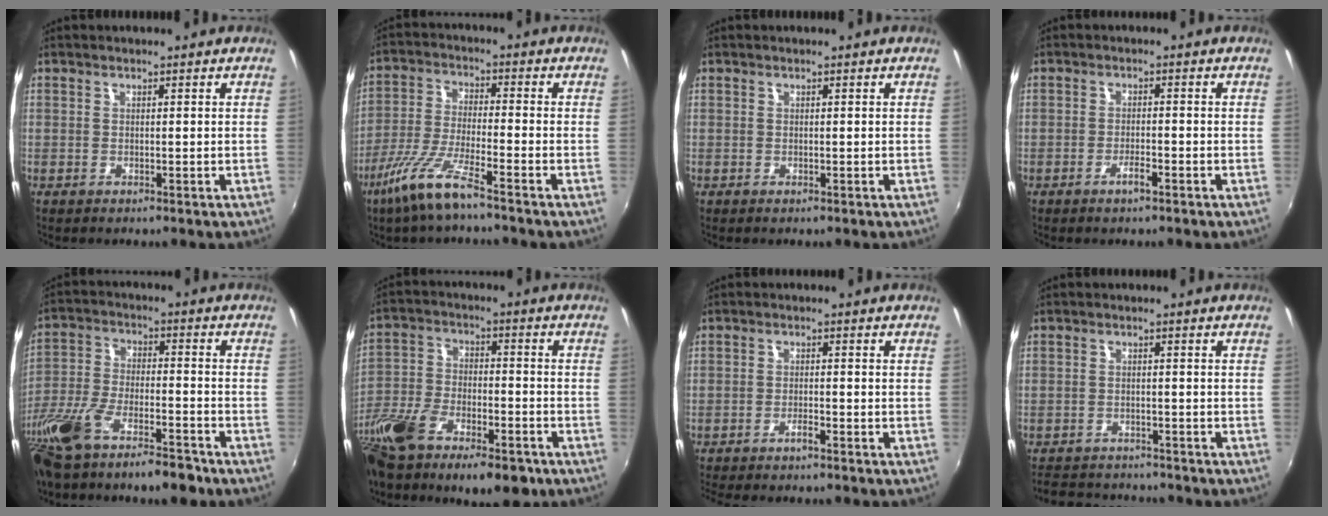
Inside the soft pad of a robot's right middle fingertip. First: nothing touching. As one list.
[{"total": 8.4, "force": [-5.5, 0.4, 6.3], "torque": [-0.132, -0.009, -0.112]}, {"total": 0.0}, {"total": 1.5, "force": [-0.8, 0.1, 1.3], "torque": [-0.027, 0.001, -0.017]}, {"total": 17.3, "force": [-13.0, 4.6, 10.5], "torque": [-0.227, -0.039, -0.233]}, {"total": 19.9, "force": [-13.2, 7.5, 12.8], "torque": [-0.272, -0.057, -0.229]}, {"total": 1.8, "force": [-1.5, -0.1, 1.0], "torque": [-0.028, -0.001, -0.032]}, {"total": 8.6, "force": [-7.9, 2.5, 2.2], "torque": [-0.065, 0.001, -0.120]}]